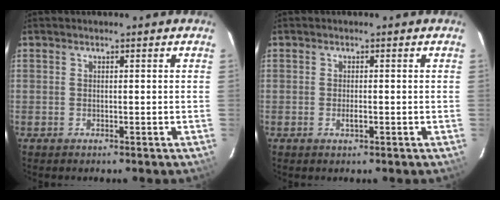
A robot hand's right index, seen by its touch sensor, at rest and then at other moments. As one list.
[{"total": 1.2, "force": [-0.4, 0.5, 1.0], "torque": [-0.018, -0.003, -0.008]}]